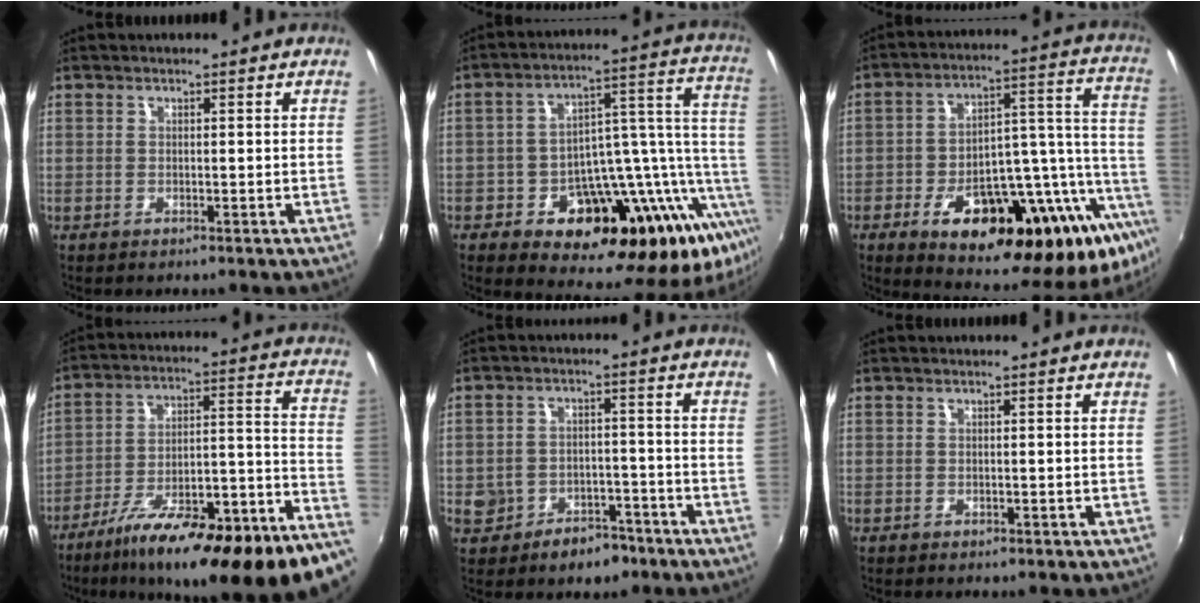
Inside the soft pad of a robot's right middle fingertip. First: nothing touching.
{"total": 26.3, "force": [-9.8, 13.6, 20.3], "torque": [-0.280, 0.009, -0.134]}
{"total": 31.9, "force": [-15.9, 10.8, 25.5], "torque": [-0.341, 0.022, -0.220]}
{"total": 25.3, "force": [-17.5, 3.2, 18.0], "torque": [-0.241, -0.042, -0.264]}
{"total": 8.4, "force": [-4.7, 6.0, 3.4], "torque": [-0.085, 0.018, -0.055]}
{"total": 0.0}